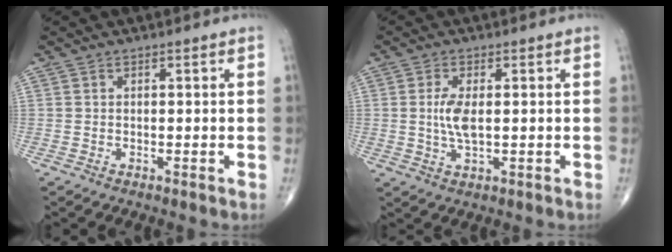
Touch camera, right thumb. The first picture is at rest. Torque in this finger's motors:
{"motor_torque": [-0.45, 0.56, 0.59, 0.27, 0.01]}